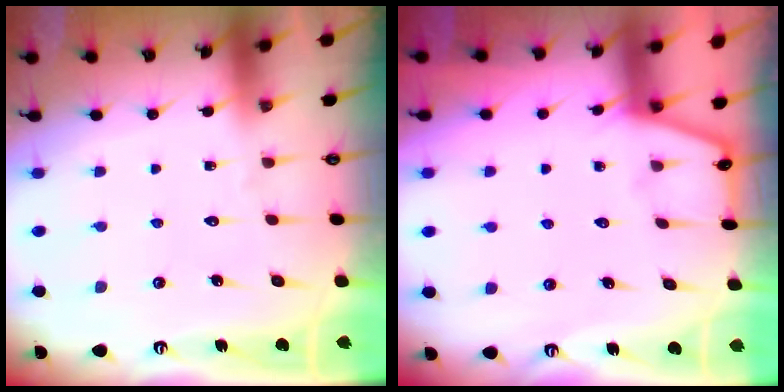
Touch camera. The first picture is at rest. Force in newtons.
{"total": 2.4, "press": 2.3, "slide": 0.5}